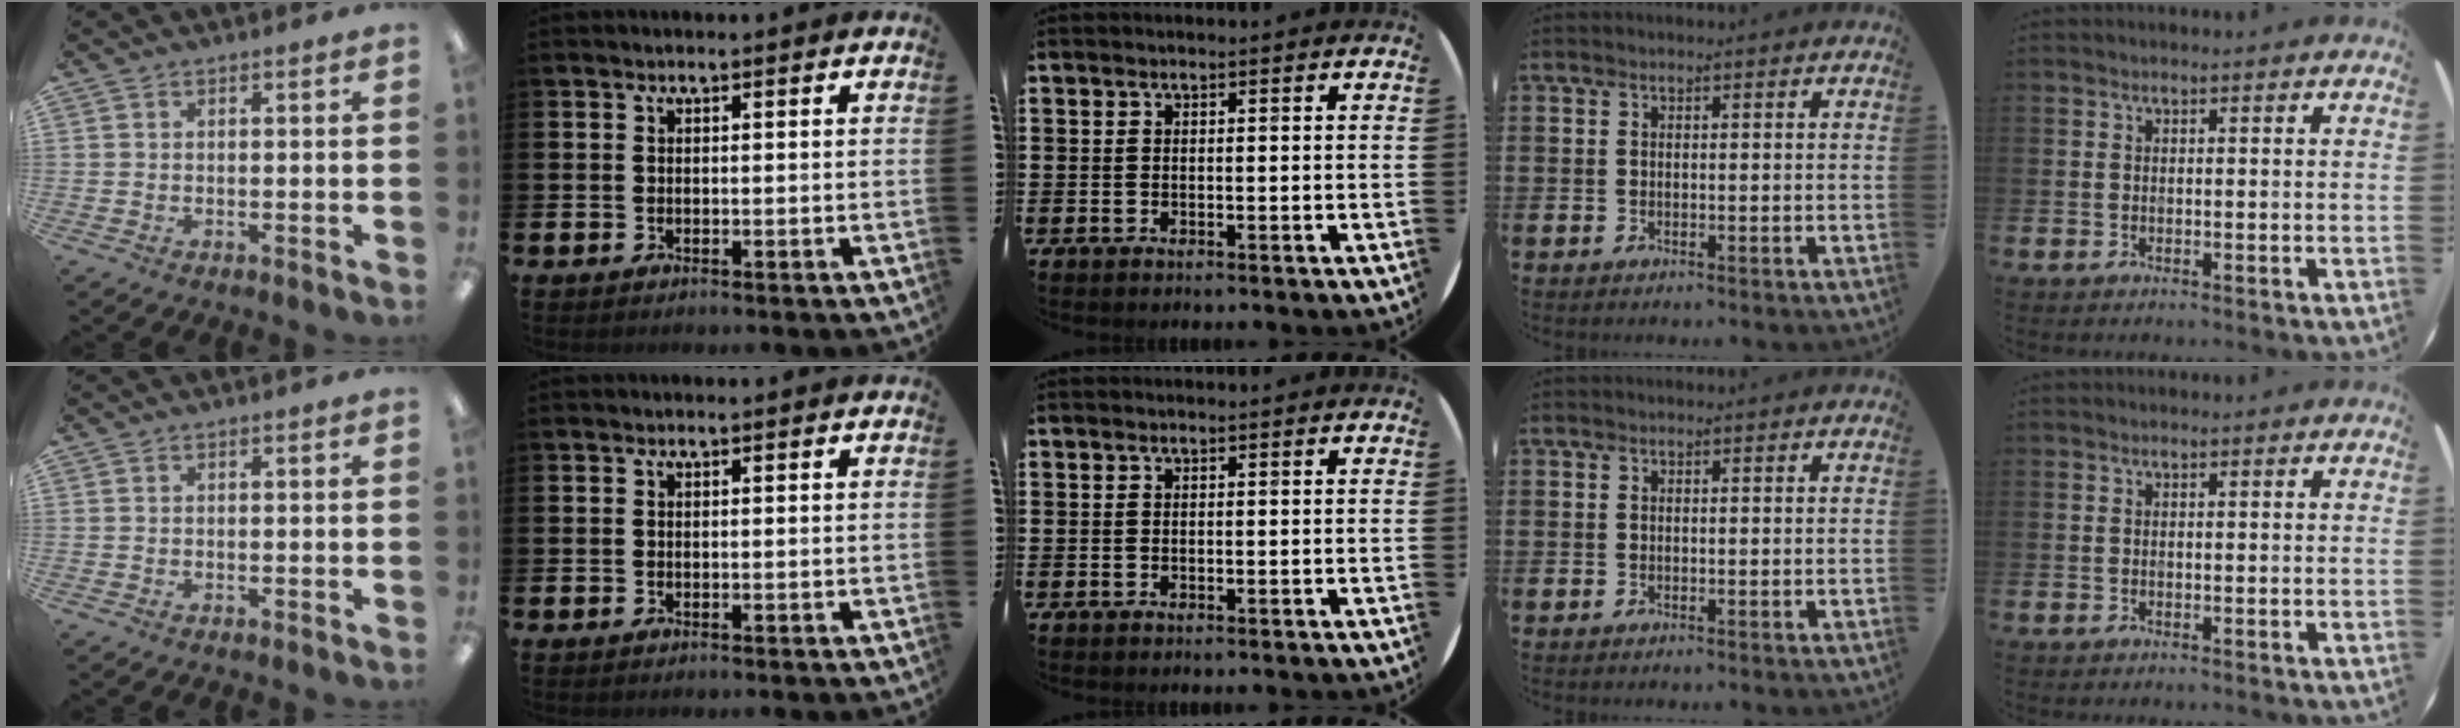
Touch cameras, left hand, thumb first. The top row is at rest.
{}